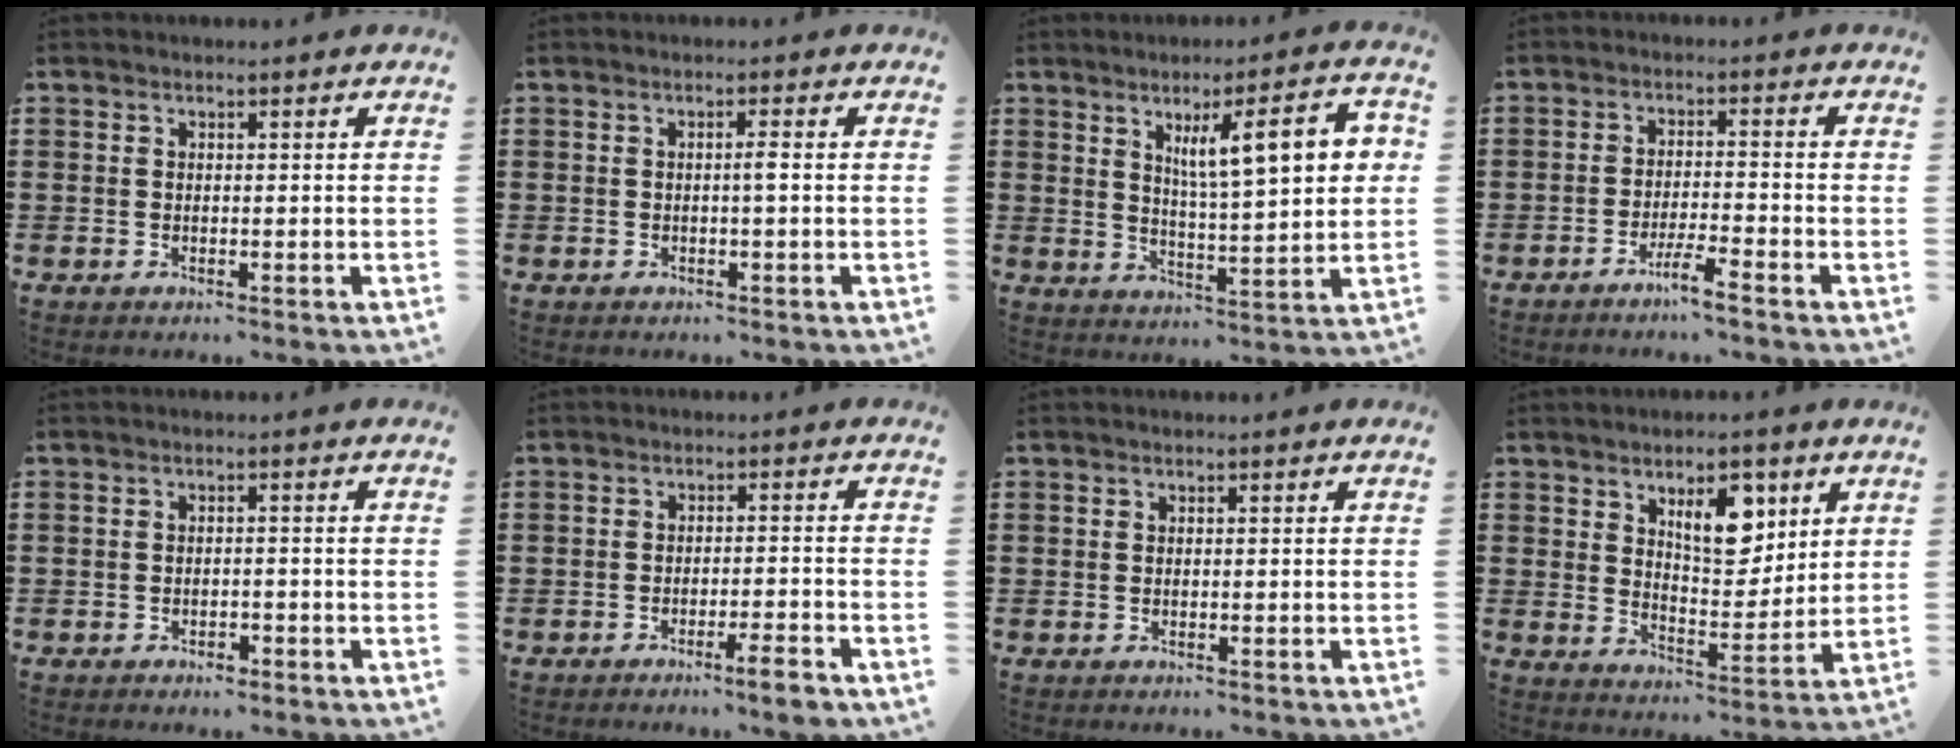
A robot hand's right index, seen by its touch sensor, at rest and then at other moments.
{"total": 1.2, "force": [-0.2, -0.1, 1.2], "torque": [-0.024, -0.002, -0.004]}
{"total": 10.4, "force": [3.9, 2.4, 9.3], "torque": [-0.157, -0.001, 0.060]}
{"total": 4.0, "force": [-3.1, -0.3, 2.5], "torque": [-0.057, -0.007, -0.062]}
{"total": 1.3, "force": [-1.1, 0.5, 0.5], "torque": [-0.014, -0.003, -0.023]}
{"total": 4.2, "force": [-3.1, 0.2, 2.8], "torque": [-0.043, -0.008, -0.053]}
{"total": 0.0}
{"total": 8.5, "force": [4.4, 4.4, 5.8], "torque": [-0.089, -0.005, 0.071]}